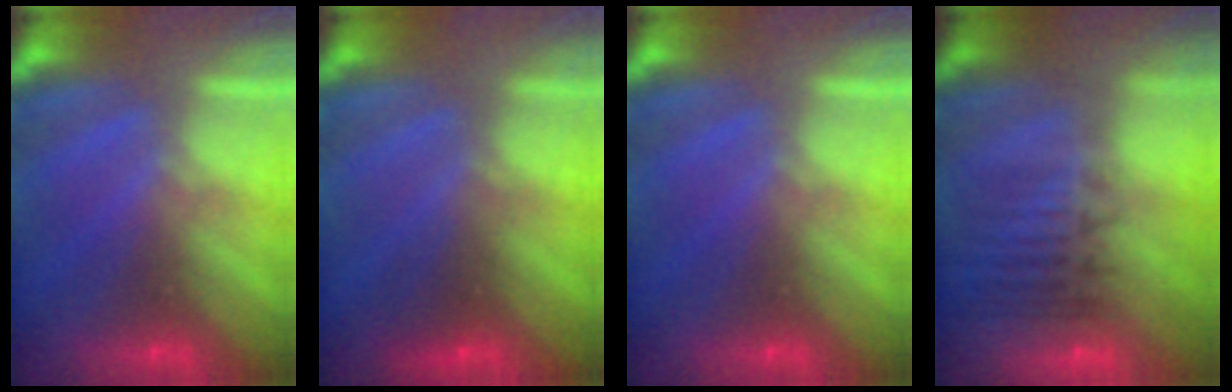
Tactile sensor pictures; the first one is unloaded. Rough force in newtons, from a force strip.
{"total": 2.5}
{"total": 0.0}
{"total": 12.7}